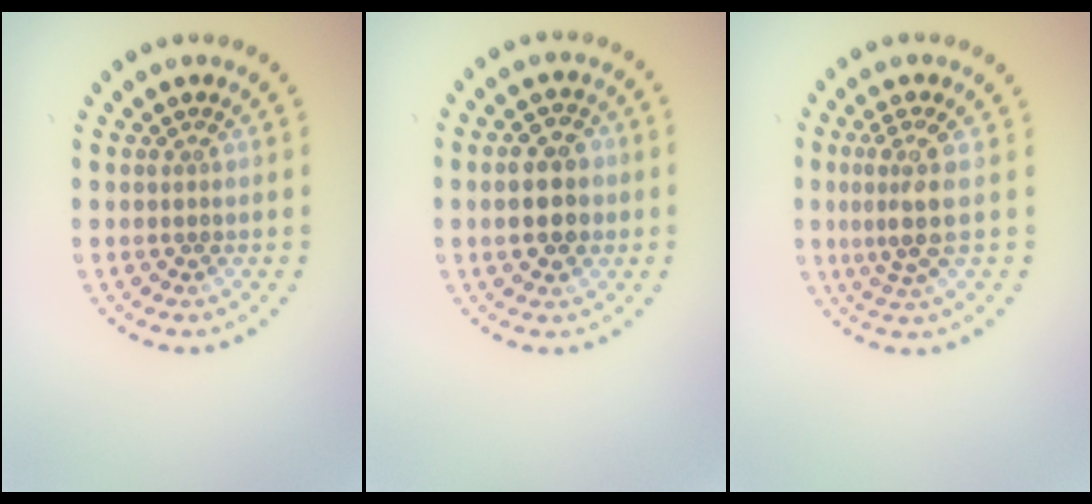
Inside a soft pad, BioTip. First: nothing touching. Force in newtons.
{"total": 4.7, "press": 4.7, "slide": 0.1}
{"total": 3.2, "press": 2.5, "slide": 1.9}